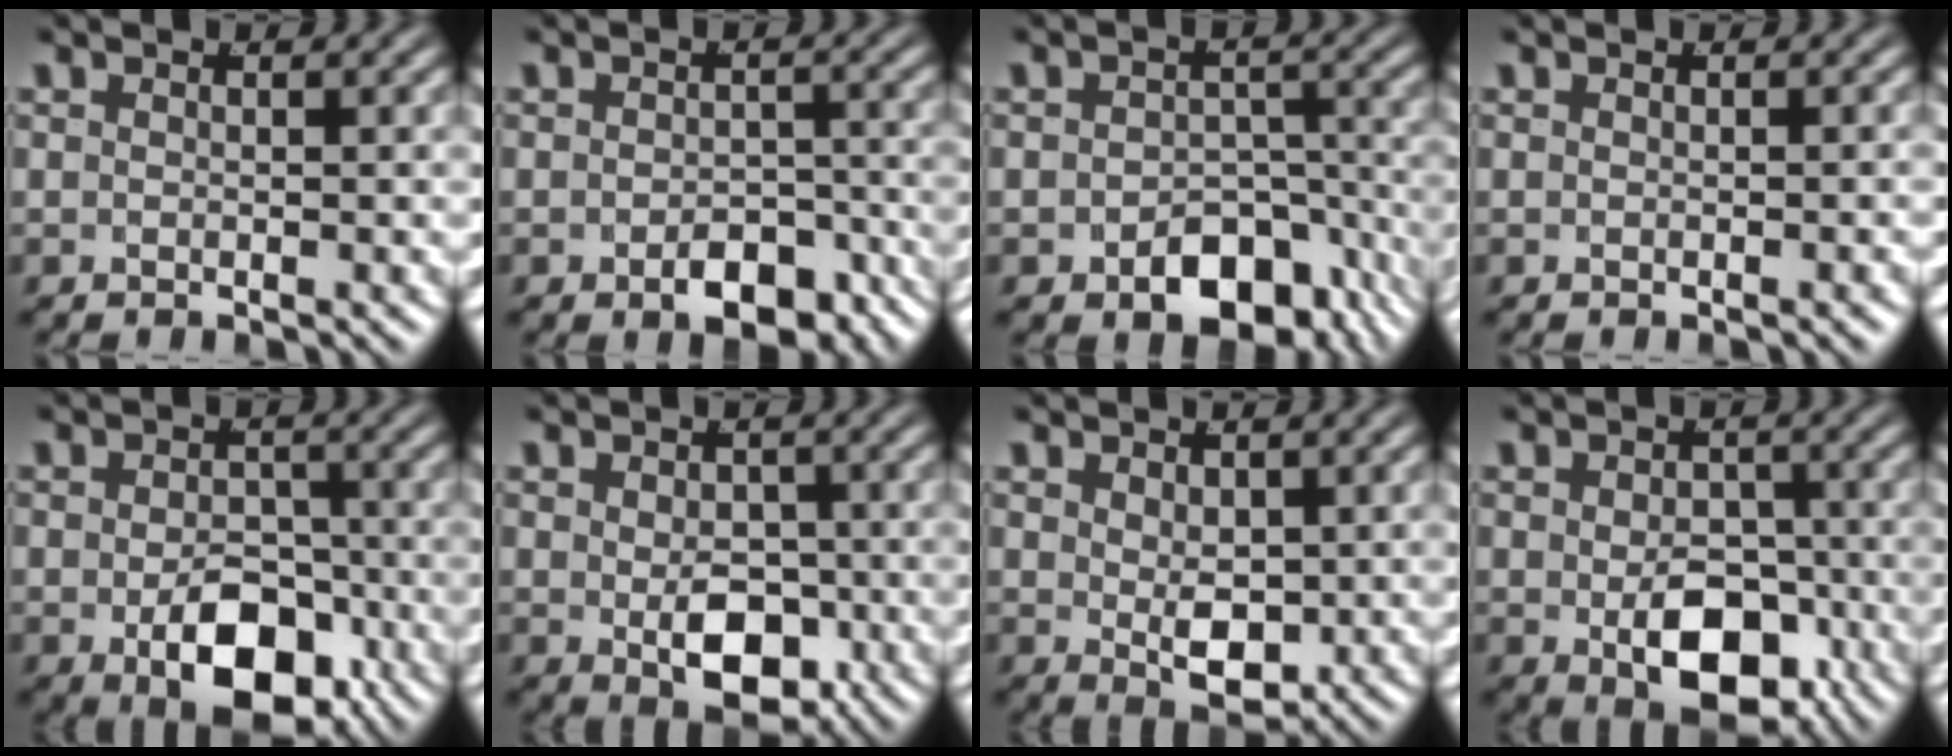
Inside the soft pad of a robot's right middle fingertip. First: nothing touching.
{"total": 4.9, "force": [-3.8, 1.9, 2.3], "torque": [-0.014, -0.015, -0.053]}
{"total": 8.2, "force": [-5.9, 4.3, 3.7], "torque": [-0.032, -0.019, -0.078]}
{"total": 0.0}
{"total": 6.8, "force": [-3.0, 3.3, 5.1], "torque": [-0.059, -0.029, -0.033]}
{"total": 5.0, "force": [-1.6, 2.5, 4.1], "torque": [-0.048, -0.031, -0.008]}
{"total": 3.5, "force": [-0.2, 1.5, 3.2], "torque": [-0.044, -0.029, 0.016]}
{"total": 6.0, "force": [-2.4, 3.1, 4.6], "torque": [-0.052, -0.032, -0.024]}